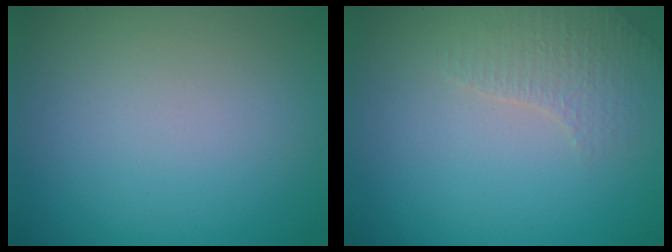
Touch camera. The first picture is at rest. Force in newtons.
{"total": 2.3, "press": 2.2, "slide": 0.7}